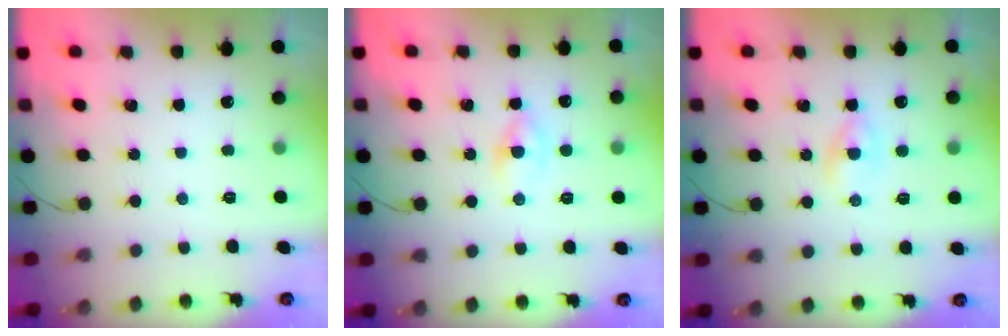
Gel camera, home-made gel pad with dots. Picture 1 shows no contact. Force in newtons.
{"total": 1.8, "press": 1.5, "slide": 1.0}
{"total": 2.4, "press": 2.2, "slide": 0.9}